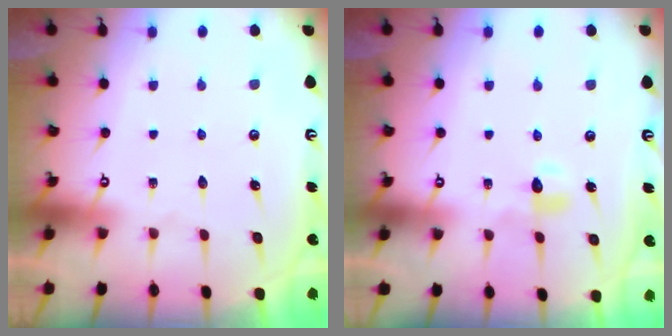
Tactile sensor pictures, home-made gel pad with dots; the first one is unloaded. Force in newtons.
{"total": 3.9, "press": 3.9, "slide": 0.7}